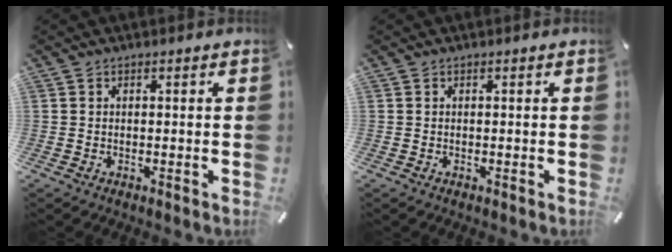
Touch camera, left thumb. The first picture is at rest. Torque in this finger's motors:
{"motor_torque": [0.05, 0.45, -0.01, -0.03, 0.00]}